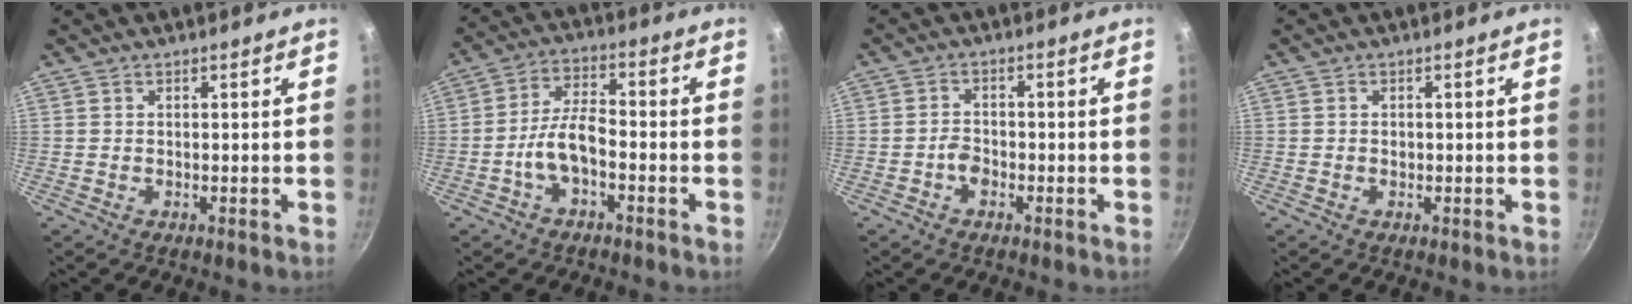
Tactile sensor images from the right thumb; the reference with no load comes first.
{"total": 7.4, "force": [-2.9, 3.4, 5.9], "torque": [-0.106, 0.038, -0.059]}
{"total": 2.5, "force": [-1.3, 1.7, 1.3], "torque": [-0.015, 0.017, -0.025]}
{"total": 0.6, "force": [0.0, 0.6, 0.2], "torque": [0.000, 0.000, 0.000]}